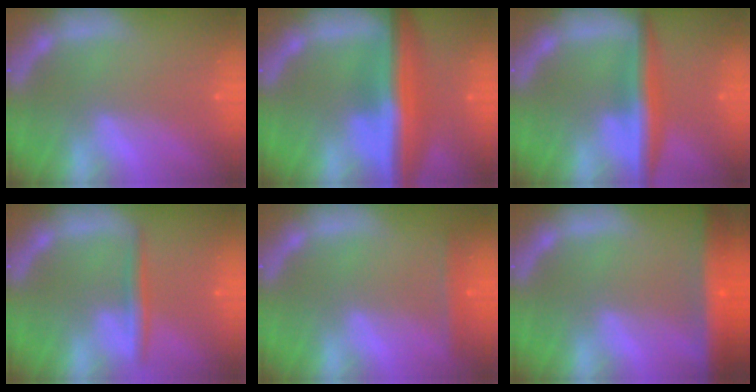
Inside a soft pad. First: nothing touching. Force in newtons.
{"total": 10.0}
{"total": 5.5}
{"total": 2.4}
{"total": 1.9}
{"total": 8.6}